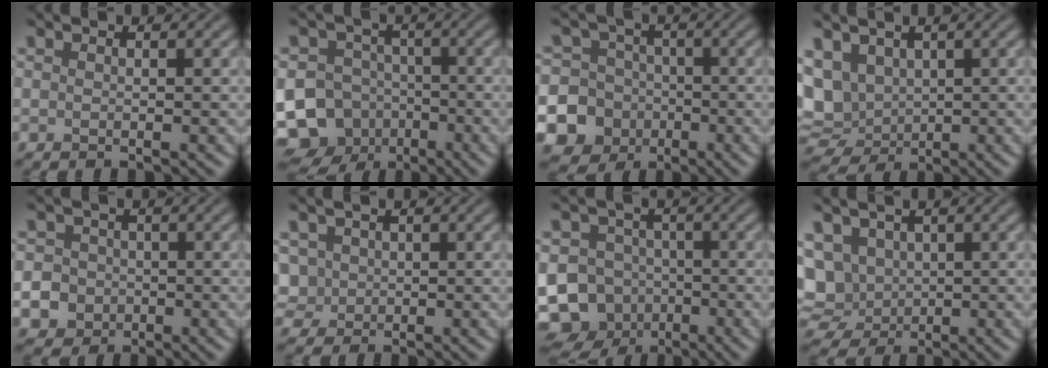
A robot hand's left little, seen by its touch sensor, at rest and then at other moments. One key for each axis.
{"total": 14.5, "fx": -6.8, "fy": 12.3, "fz": 3.7, "tx": -0.089, "ty": -0.041, "tz": -0.126}
{"total": 16.9, "fx": -5.5, "fy": 15.8, "fz": 2.7, "tx": -0.101, "ty": -0.030, "tz": -0.117}
{"total": 6.7, "fx": 1.3, "fy": 5.2, "fz": 4.1, "tx": -0.088, "ty": -0.006, "tz": 0.029}
{"total": 11.2, "fx": -4.5, "fy": 9.9, "fz": 2.7, "tx": -0.073, "ty": -0.030, "tz": -0.108}
{"total": 2.9, "fx": 0.4, "fy": 2.7, "fz": 1.1, "tx": -0.028, "ty": 0.007, "tz": 0.014}
{"total": 12.7, "fx": -5.9, "fy": 10.8, "fz": 3.4, "tx": -0.074, "ty": -0.037, "tz": -0.118}
{"total": 7.0, "fx": 0.8, "fy": 5.7, "fz": 4.1, "tx": -0.088, "ty": 0.003, "tz": 0.010}